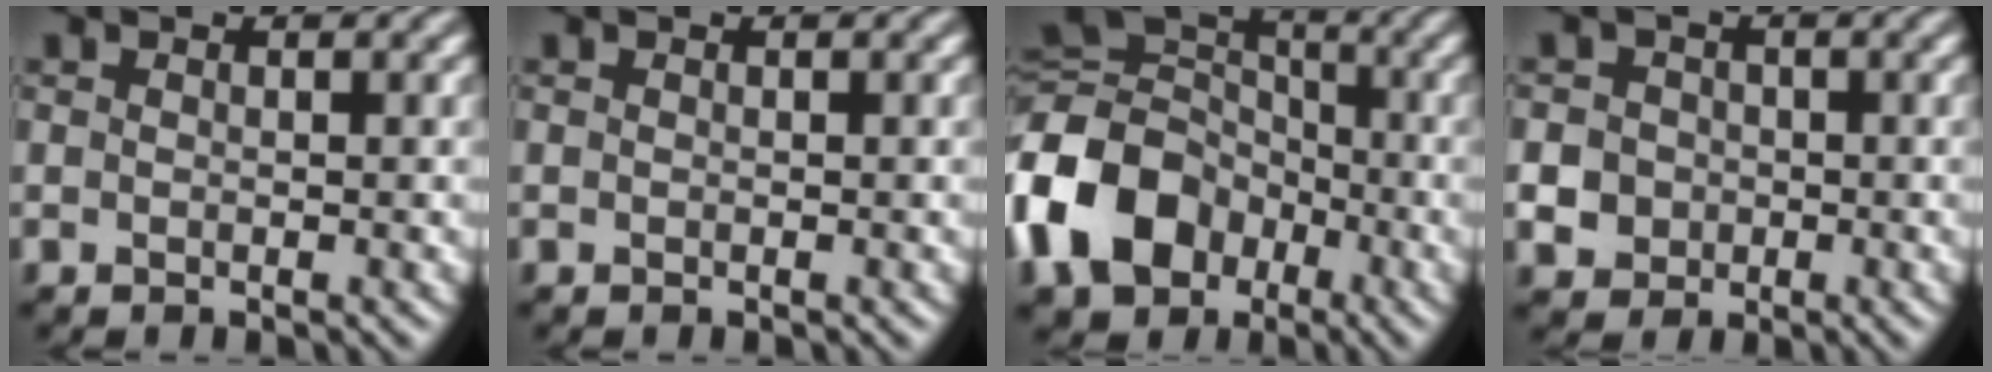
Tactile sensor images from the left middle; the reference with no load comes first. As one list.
[{"total": 0.0}, {"total": 10.8, "force": [-3.7, 8.5, 5.5], "torque": [-0.128, -0.002, -0.091]}, {"total": 3.9, "force": [-0.7, 3.8, 0.9], "torque": [-0.007, 0.009, -0.030]}]